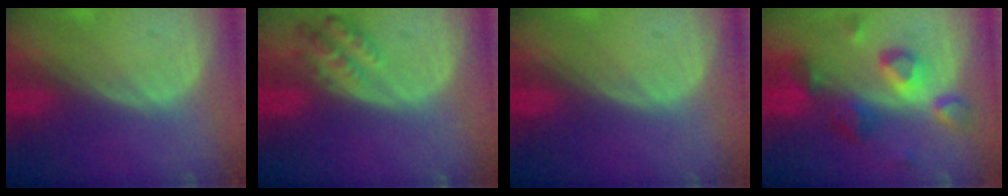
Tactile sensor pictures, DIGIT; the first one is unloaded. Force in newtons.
{"total": 5.1, "press": 4.8, "slide": 1.7}
{"total": 0.0}
{"total": 9.3, "press": 8.2, "slide": 4.4}